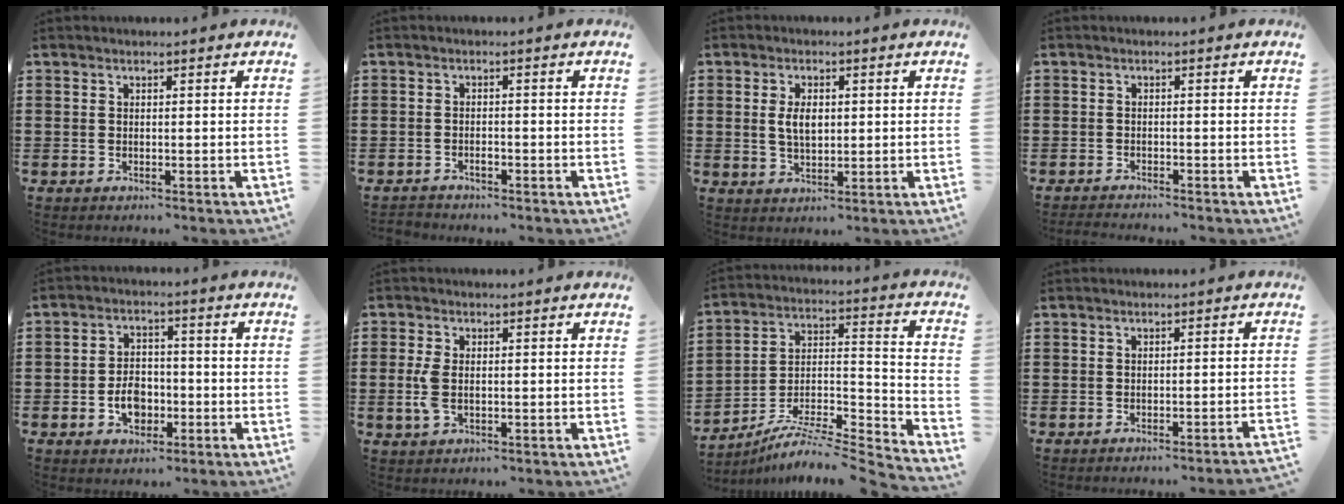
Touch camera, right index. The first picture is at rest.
{"total": 1.2, "force": [-1.1, 0.4, 0.3], "torque": [-0.010, -0.001, -0.021]}
{"total": 4.1, "force": [0.4, 2.2, 3.4], "torque": [-0.061, 0.005, 0.004]}
{"total": 1.3, "force": [-1.3, -0.1, -0.1], "torque": [-0.001, 0.002, -0.028]}
{"total": 5.1, "force": [-1.7, 3.7, 3.1], "torque": [-0.043, 0.001, -0.033]}
{"total": 4.0, "force": [-0.3, 2.2, 3.3], "torque": [-0.092, -0.005, -0.013]}
{"total": 6.4, "force": [-5.7, 0.9, 2.8], "torque": [-0.047, -0.006, -0.116]}
{"total": 1.3, "force": [-1.1, -0.3, 0.5], "torque": [-0.008, 0.000, -0.022]}